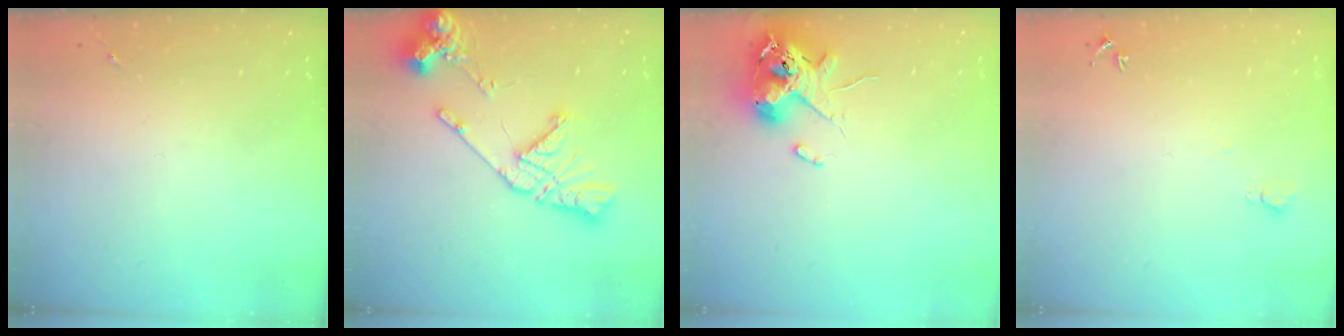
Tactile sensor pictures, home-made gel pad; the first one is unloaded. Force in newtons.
{"total": 16.1, "press": 16.0, "slide": 2.0}
{"total": 12.0, "press": 11.9, "slide": 1.9}
{"total": 4.8, "press": 4.8, "slide": 0.6}